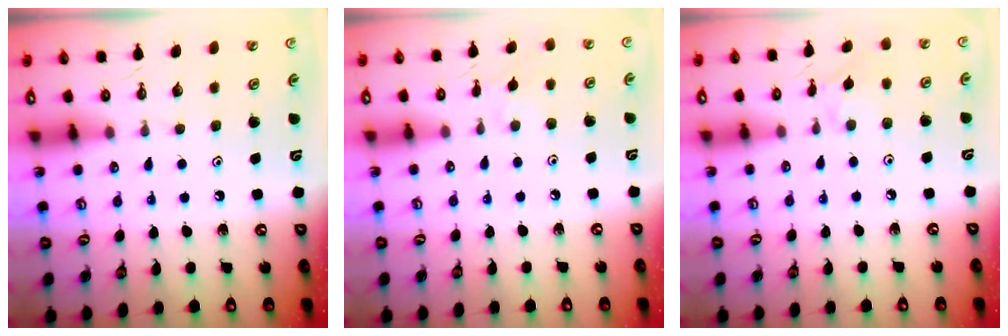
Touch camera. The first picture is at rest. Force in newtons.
{"total": 2.3, "press": 2.3, "slide": 0.6}
{"total": 4.2, "press": 4.2, "slide": 0.6}